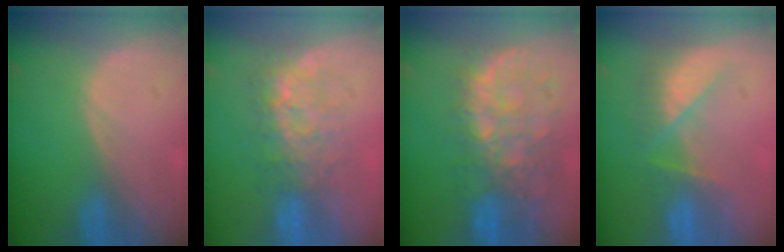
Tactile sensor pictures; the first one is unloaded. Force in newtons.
{"total": 7.6, "press": 7.3, "slide": 1.9}
{"total": 11.2, "press": 9.8, "slide": 5.6}
{"total": 8.1, "press": 7.1, "slide": 4.0}